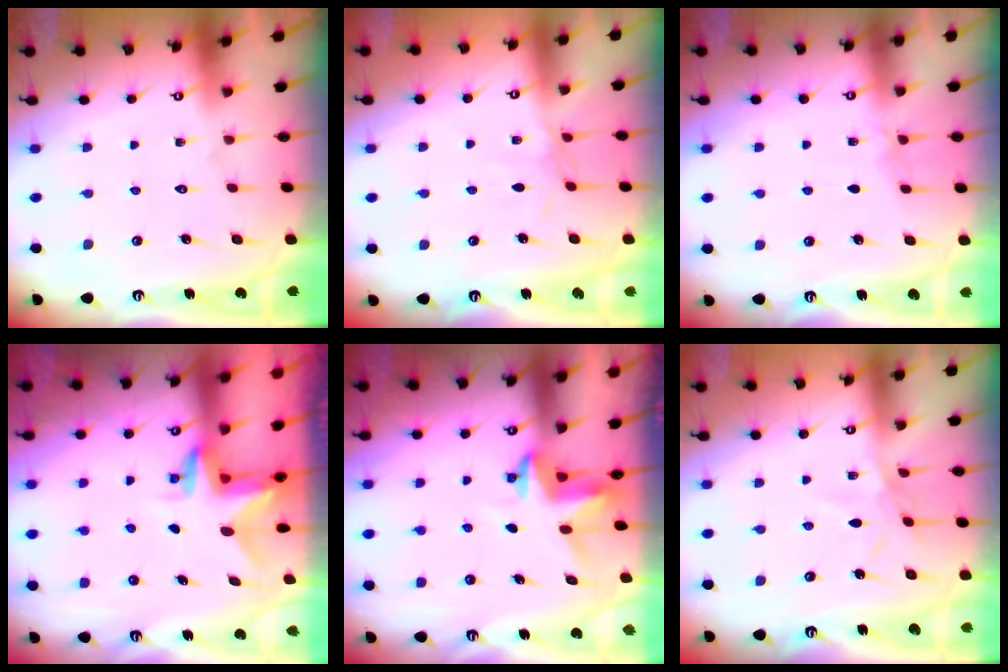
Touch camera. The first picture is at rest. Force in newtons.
{"total": 1.7, "press": 1.6, "slide": 0.4}
{"total": 2.8, "press": 2.6, "slide": 0.9}
{"total": 2.9, "press": 2.9, "slide": 0.3}
{"total": 3.4, "press": 3.4, "slide": 0.3}
{"total": 3.5, "press": 3.5, "slide": 0.2}